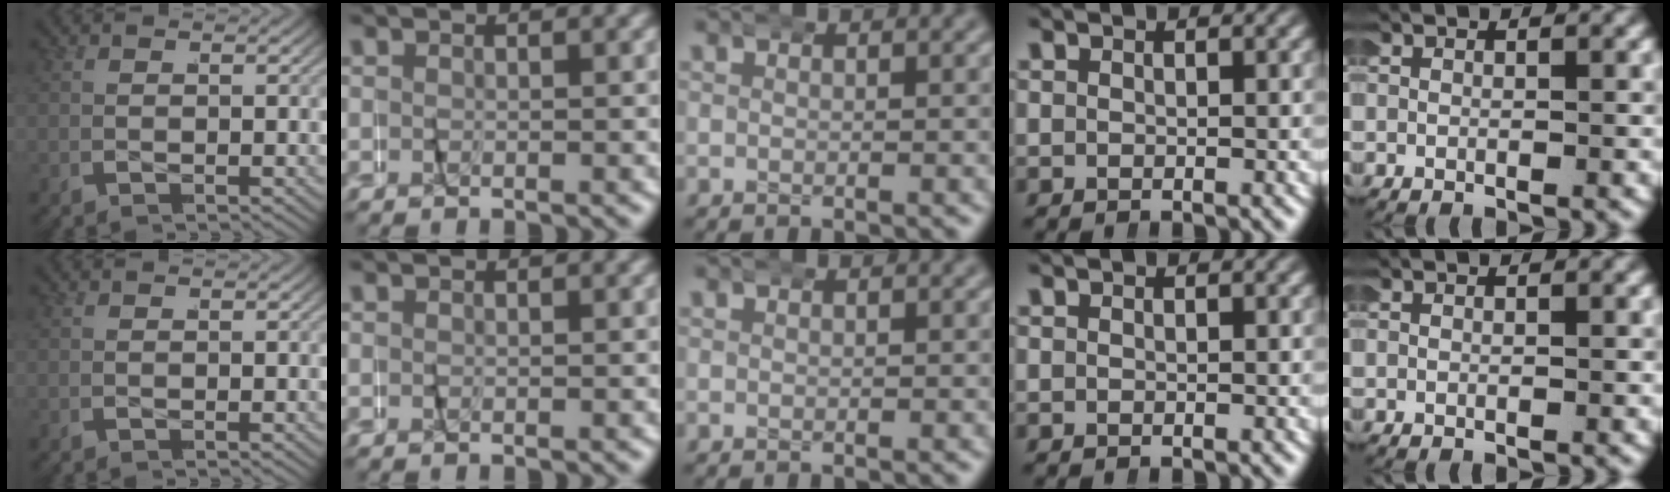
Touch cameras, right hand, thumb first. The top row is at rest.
{}